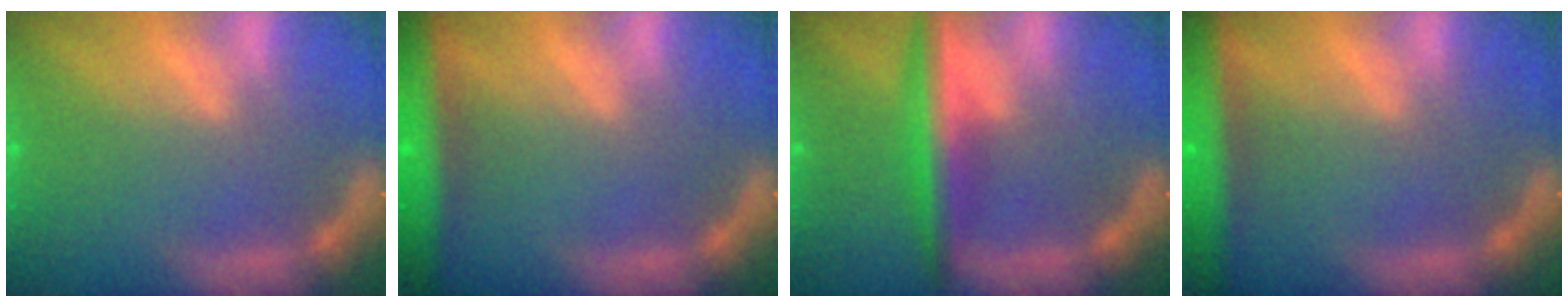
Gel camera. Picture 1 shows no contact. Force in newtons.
{"total": 7.5}
{"total": 5.0}
{"total": 6.4}